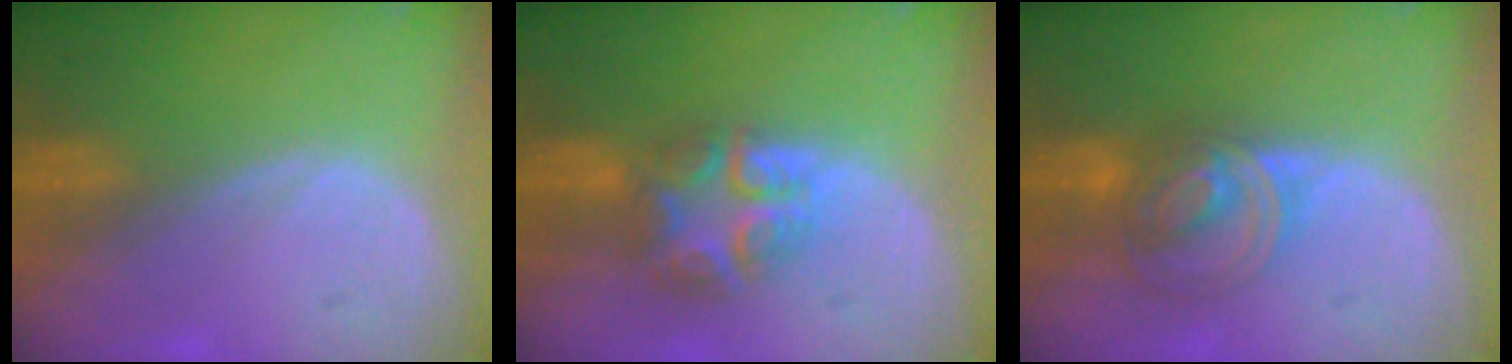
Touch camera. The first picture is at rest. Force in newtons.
{"total": 7.8, "press": 6.8, "slide": 3.8}
{"total": 7.0, "press": 6.5, "slide": 2.6}